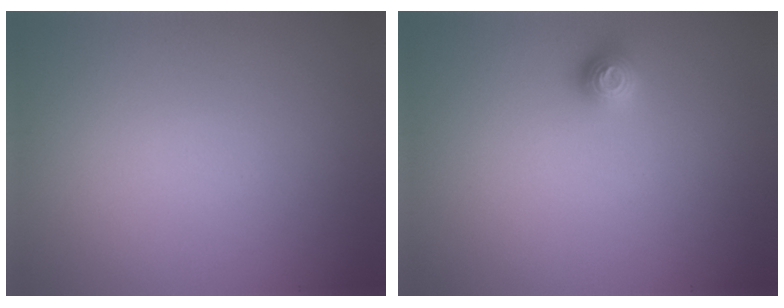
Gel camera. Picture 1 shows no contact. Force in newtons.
{"total": 1.4, "press": 1.2, "slide": 0.5}